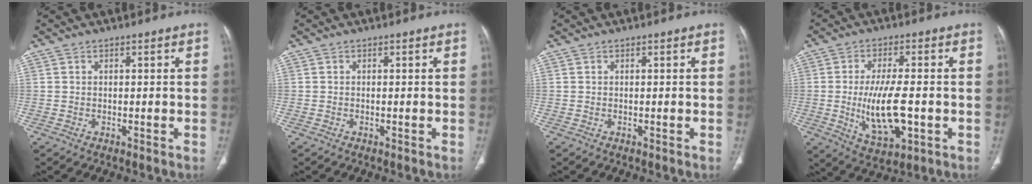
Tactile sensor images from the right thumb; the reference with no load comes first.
{"total": 0.0}
{"total": 0.0}
{"total": 12.0, "force": [-1.8, 5.0, 10.8], "torque": [-0.193, -0.008, -0.021]}